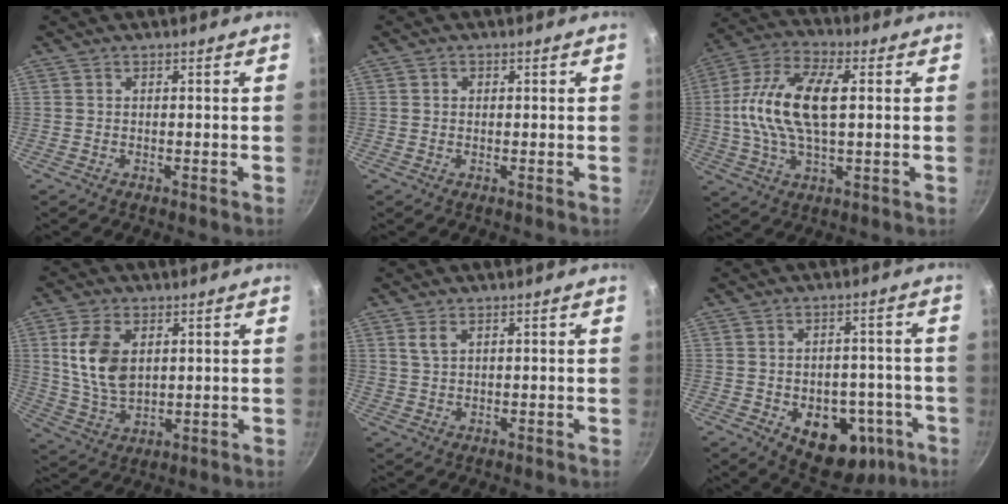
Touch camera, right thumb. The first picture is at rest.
{"total": 0.9, "force": [0.2, 0.8, 0.3], "torque": [-0.003, 0.002, 0.002]}
{"total": 15.7, "force": [1.6, 7.3, 13.8], "torque": [-0.271, 0.019, 0.015]}
{"total": 10.9, "force": [2.6, 6.7, 8.2], "torque": [-0.150, -0.020, 0.058]}
{"total": 2.7, "force": [1.3, 1.6, 1.8], "torque": [-0.029, -0.003, 0.027]}
{"total": 14.7, "force": [-5.2, 9.9, 9.6], "torque": [-0.086, 0.020, -0.054]}